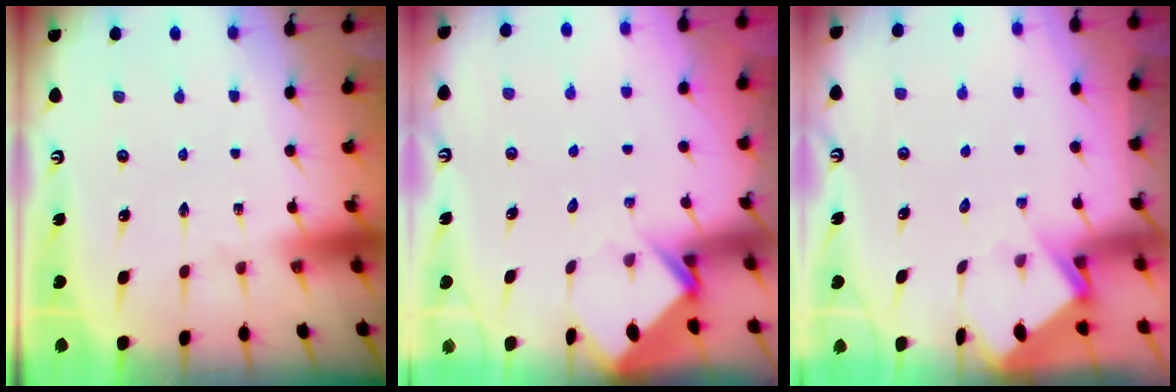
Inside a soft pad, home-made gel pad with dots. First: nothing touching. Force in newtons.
{"total": 3.8, "press": 3.8, "slide": 0.2}
{"total": 3.9, "press": 3.9, "slide": 0.4}